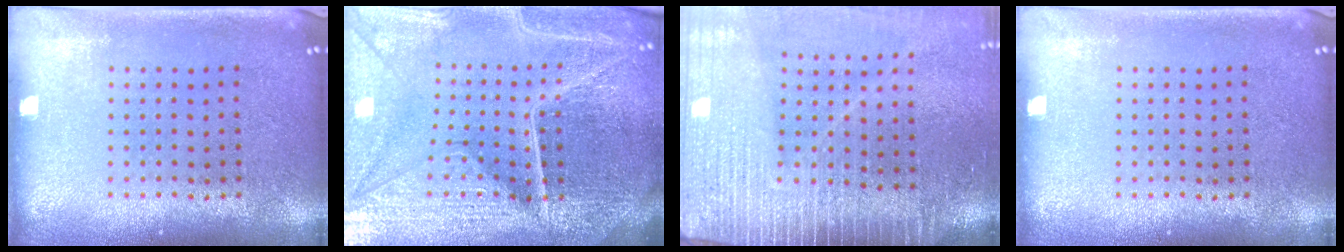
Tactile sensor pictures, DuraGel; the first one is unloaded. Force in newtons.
{"total": 6.1, "press": 5.4, "slide": 2.7}
{"total": 4.0, "press": 3.4, "slide": 2.1}
{"total": 0.0}